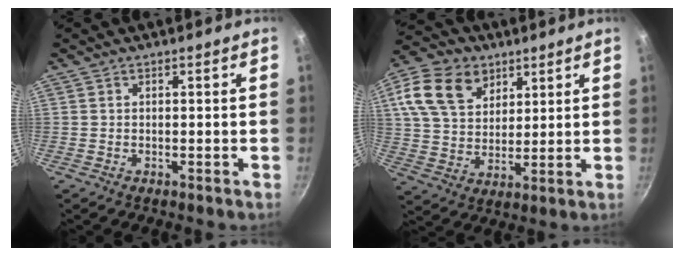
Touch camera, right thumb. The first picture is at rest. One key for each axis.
{"total": 16.2, "fx": 7.4, "fy": 11.4, "fz": 8.8, "tx": -0.145, "ty": -0.011, "tz": 0.133}